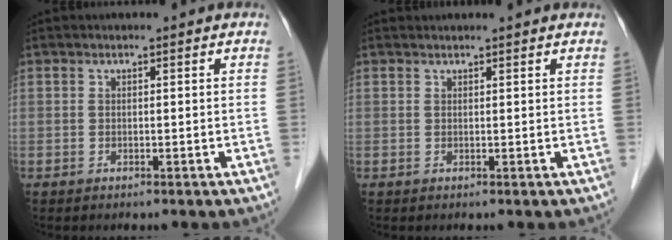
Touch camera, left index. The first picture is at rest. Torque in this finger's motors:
{"motor_torque": [0.11, -0.10, 0.09, 0.01]}